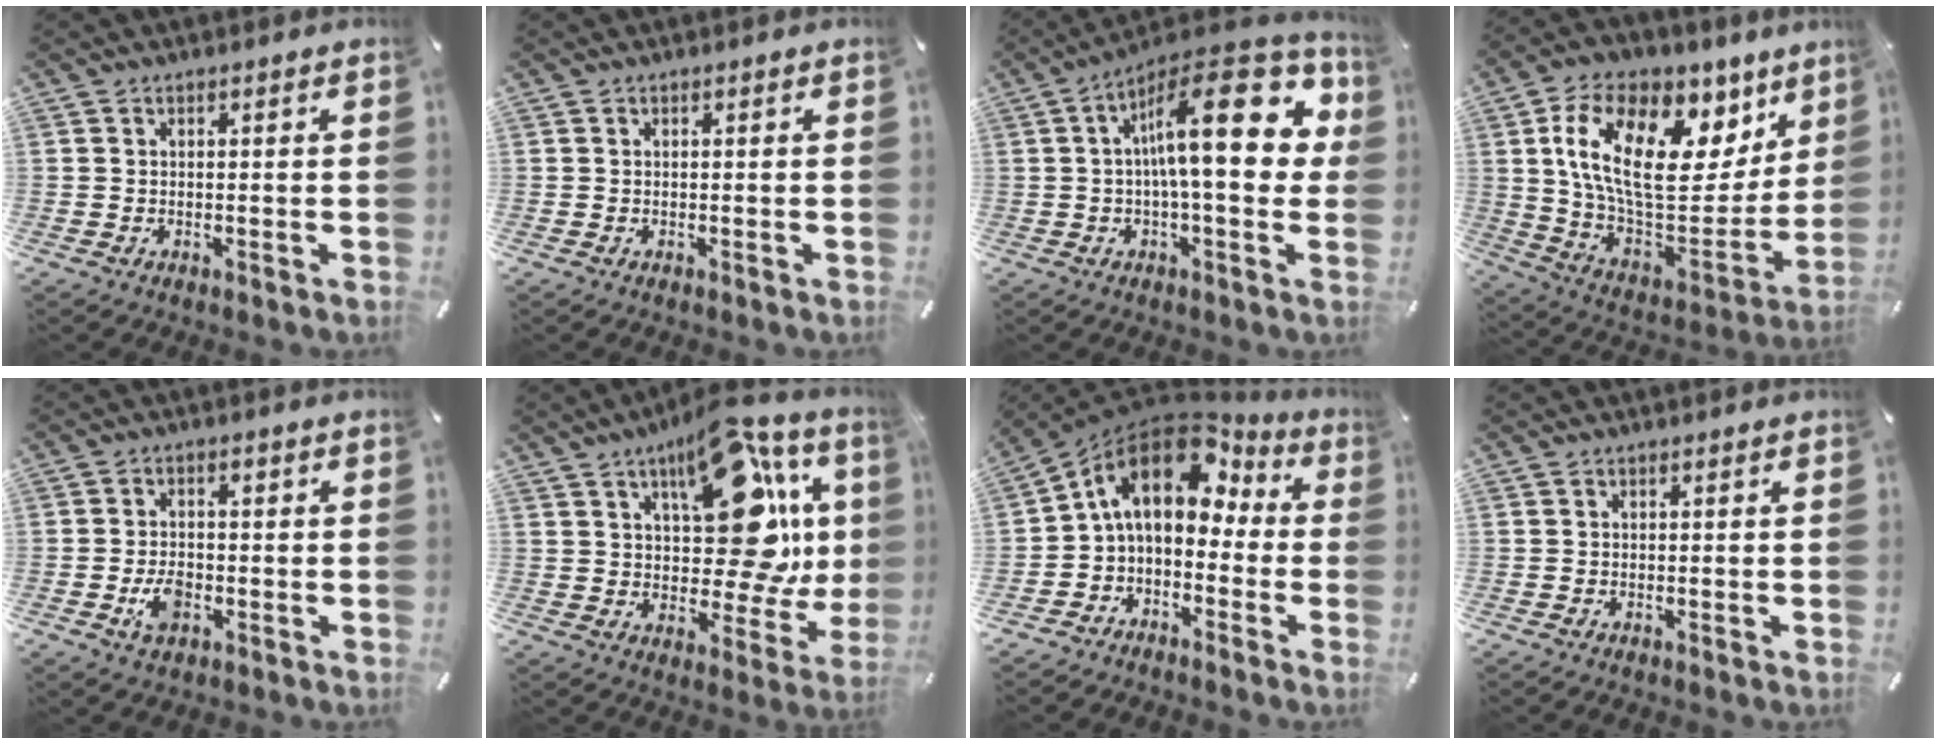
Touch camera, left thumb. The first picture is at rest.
{"total": 0.0}
{"total": 23.3, "force": [4.5, 8.1, 21.3], "torque": [-0.336, -0.033, 0.066]}
{"total": 24.9, "force": [9.6, 13.6, 18.5], "torque": [-0.318, -0.045, 0.169]}
{"total": 5.4, "force": [-1.7, 3.5, 3.8], "torque": [-0.074, 0.003, -0.034]}
{"total": 24.8, "force": [9.1, 12.9, 19.1], "torque": [-0.247, -0.054, 0.154]}
{"total": 13.4, "force": [2.9, 9.4, 9.2], "torque": [-0.152, 0.000, 0.048]}
{"total": 0.0}